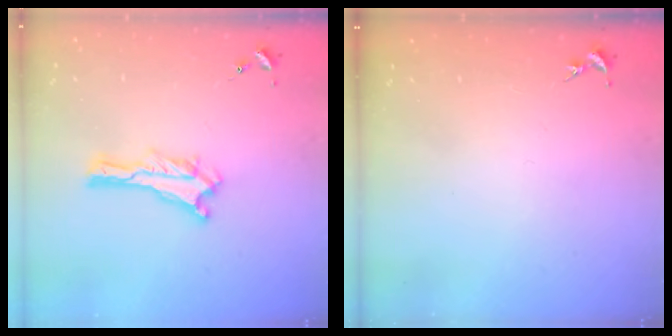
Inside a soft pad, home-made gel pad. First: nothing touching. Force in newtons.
{"total": 0.0}